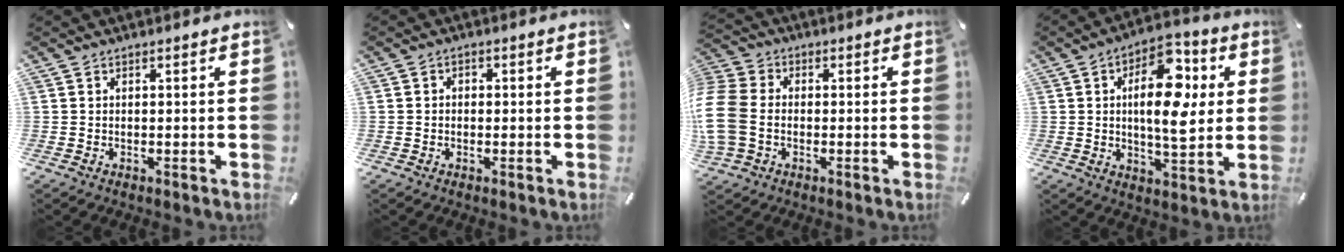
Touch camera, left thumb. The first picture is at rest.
{"total": 1.4, "force": [-0.6, 1.1, 0.5], "torque": [-0.009, 0.007, -0.015]}
{"total": 11.0, "force": [-1.7, 8.7, 6.6], "torque": [-0.161, 0.017, -0.029]}
{"total": 15.1, "force": [3.2, 8.0, 12.4], "torque": [-0.175, -0.005, 0.049]}